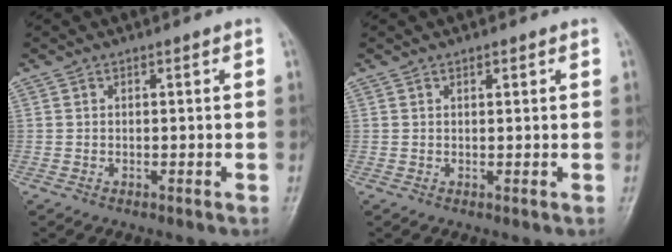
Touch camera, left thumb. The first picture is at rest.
{"total": 0.9, "force": [0.6, 0.4, 0.6], "torque": [-0.007, -0.002, 0.008]}